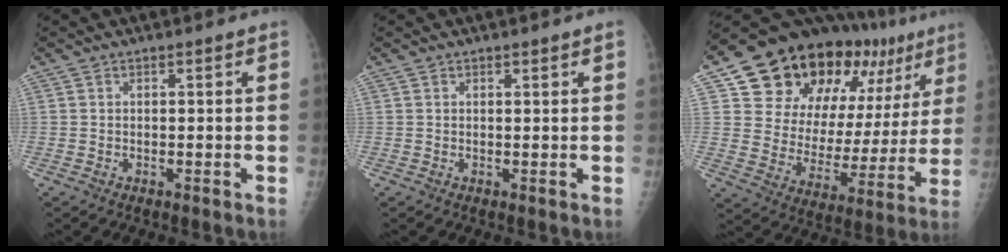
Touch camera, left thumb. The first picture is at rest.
{"total": 0.7, "force": [0.4, 0.2, 0.5], "torque": [-0.008, -0.001, 0.007]}
{"total": 27.2, "force": [15.8, 15.0, 16.3], "torque": [-0.205, -0.018, 0.244]}